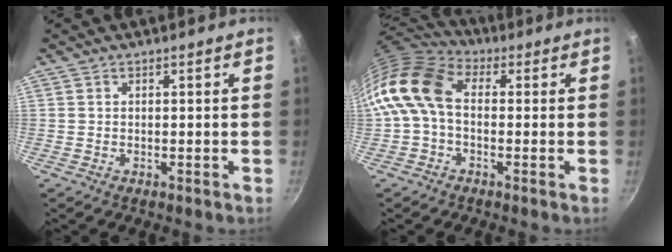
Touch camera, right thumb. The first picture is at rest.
{"total": 12.6, "force": [0.0, 8.6, 9.2], "torque": [-0.168, 0.028, -0.019]}